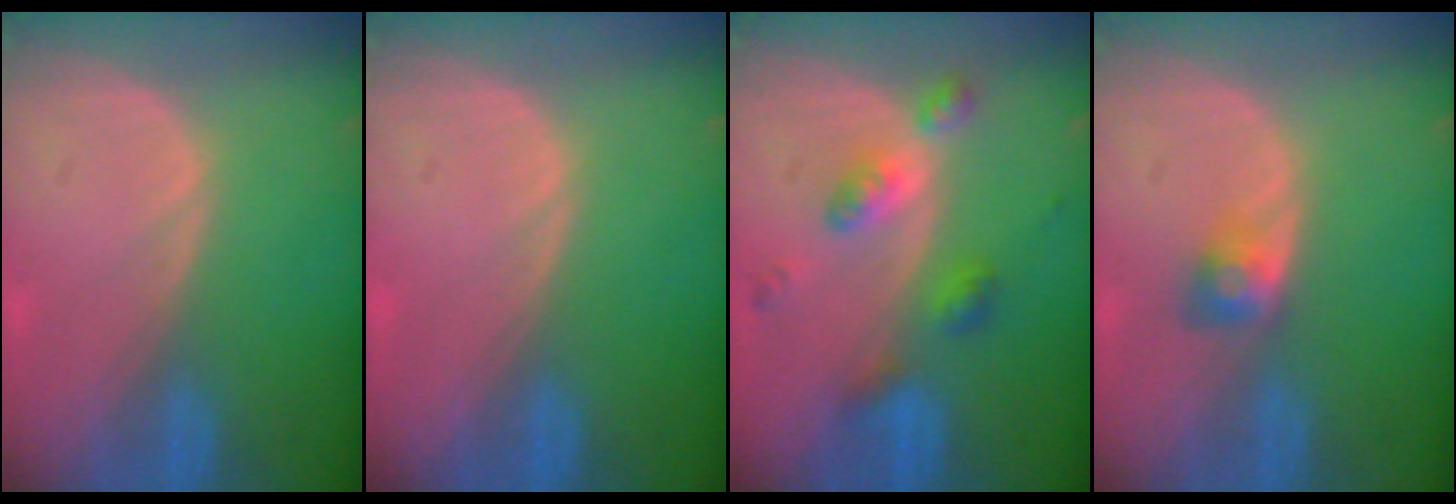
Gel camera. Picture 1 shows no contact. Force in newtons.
{"total": 0.0}
{"total": 5.7, "press": 5.6, "slide": 0.3}
{"total": 2.8, "press": 2.6, "slide": 1.2}